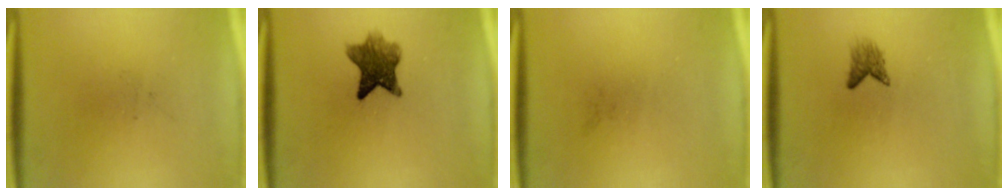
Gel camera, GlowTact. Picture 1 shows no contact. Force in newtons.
{"total": 7.2}
{"total": 0.0}
{"total": 1.9}